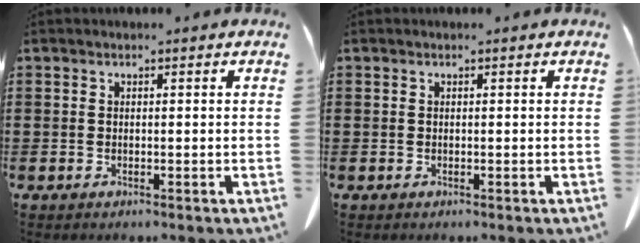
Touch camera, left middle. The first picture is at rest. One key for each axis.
{"total": 0.0}